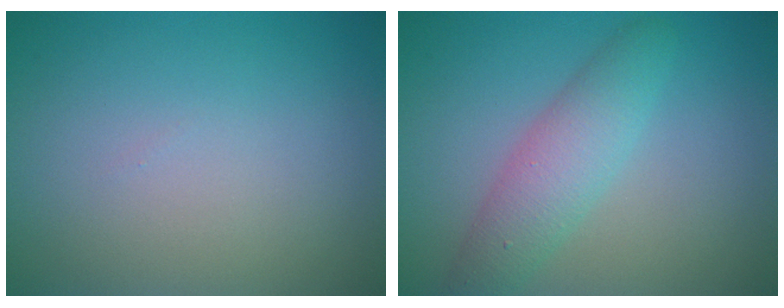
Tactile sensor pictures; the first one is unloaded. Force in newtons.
{"total": 4.0, "press": 4.0, "slide": 0.1}